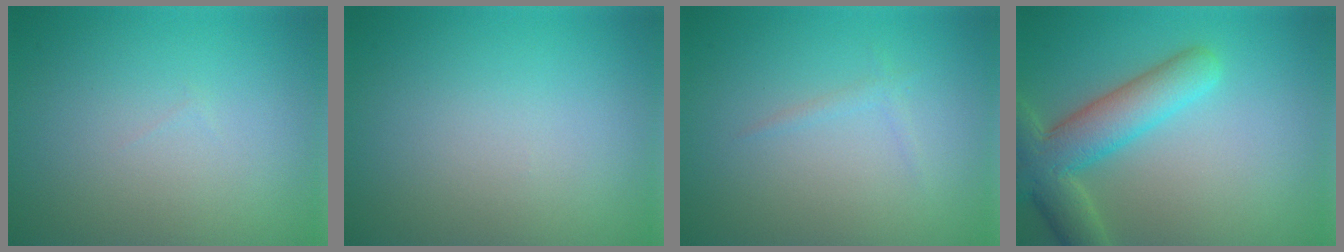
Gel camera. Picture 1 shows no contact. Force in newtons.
{"total": 0.0}
{"total": 0.8, "press": 0.8, "slide": 0.0}
{"total": 6.5, "press": 6.4, "slide": 0.5}